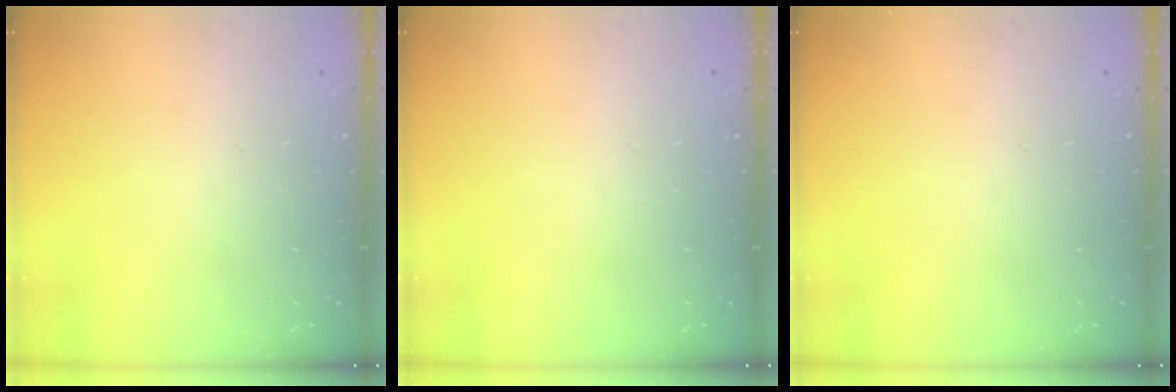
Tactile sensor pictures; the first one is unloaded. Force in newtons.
{"total": 0.0}
{"total": 0.0}